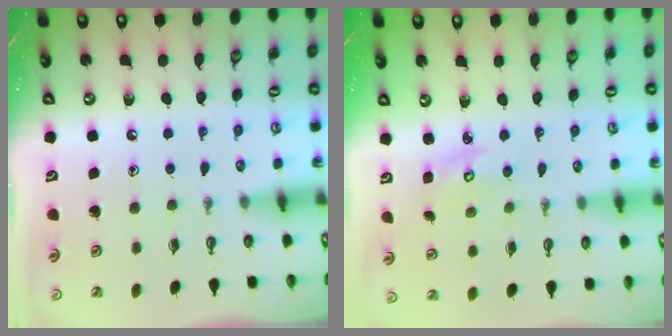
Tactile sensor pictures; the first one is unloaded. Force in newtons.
{"total": 2.9, "press": 2.9, "slide": 0.3}